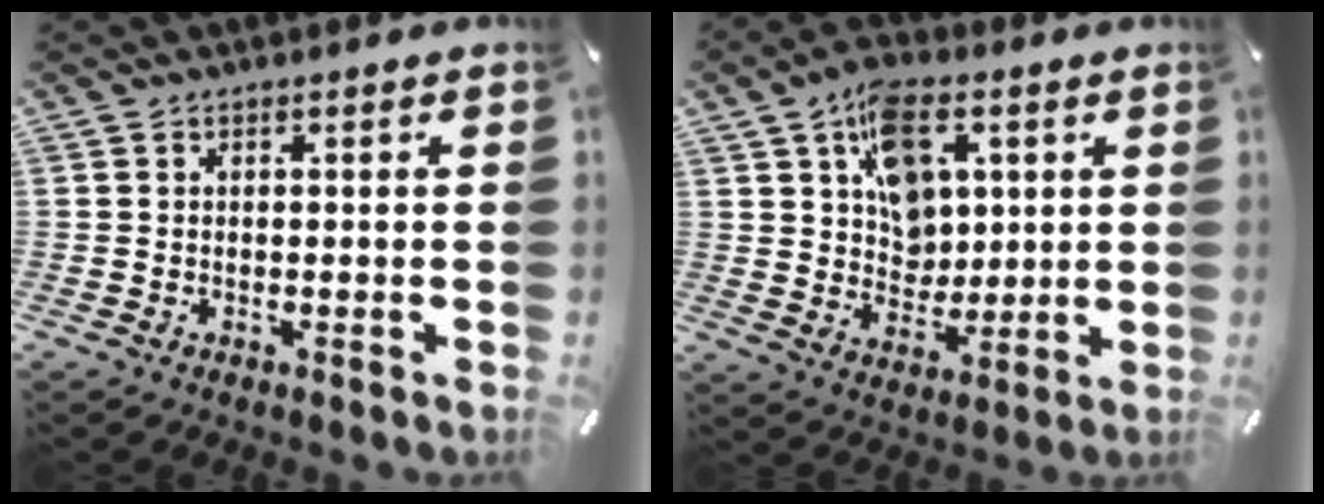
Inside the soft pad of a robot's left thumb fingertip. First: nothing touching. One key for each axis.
{"total": 11.7, "fx": 4.9, "fy": 8.8, "fz": 5.8, "tx": -0.100, "ty": -0.011, "tz": 0.094}